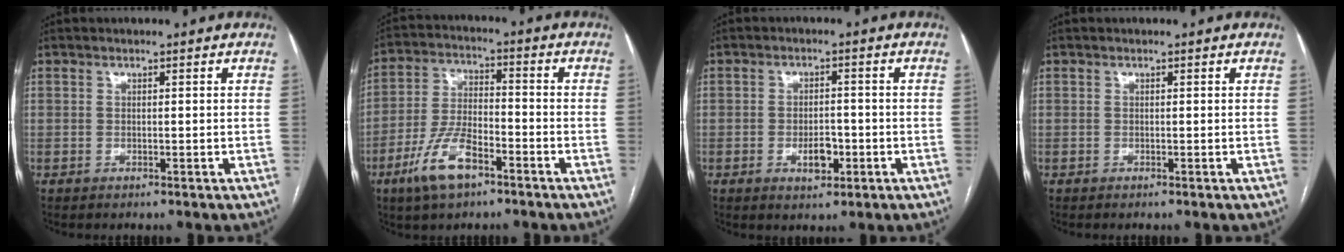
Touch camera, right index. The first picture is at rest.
{"total": 9.7, "force": [-5.4, 3.5, 7.2], "torque": [-0.158, 0.001, -0.099]}
{"total": 4.2, "force": [-1.5, 2.1, 3.3], "torque": [-0.053, 0.002, -0.018]}
{"total": 0.0}